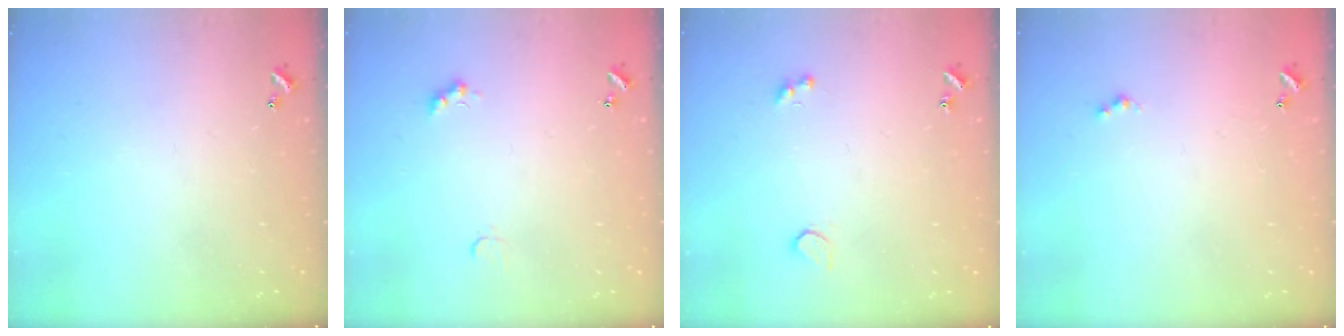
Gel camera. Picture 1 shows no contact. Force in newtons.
{"total": 2.4, "press": 2.3, "slide": 0.5}
{"total": 2.6, "press": 2.2, "slide": 1.2}
{"total": 0.8, "press": 0.5, "slide": 0.5}